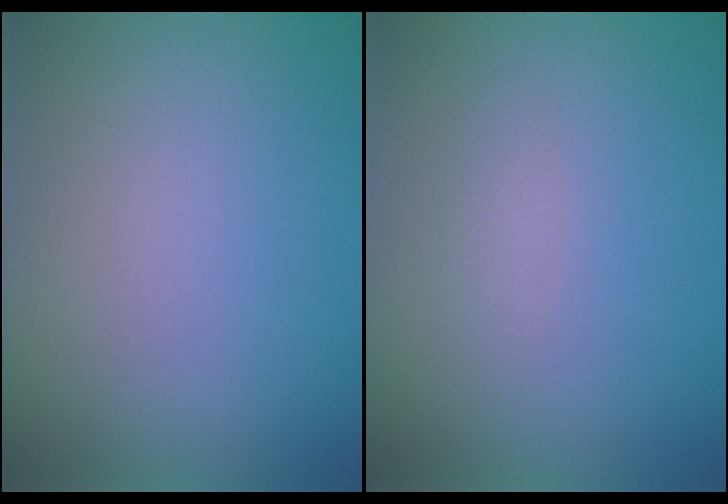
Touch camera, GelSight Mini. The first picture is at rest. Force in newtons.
{"total": 1.0, "press": 1.0, "slide": 0.0}